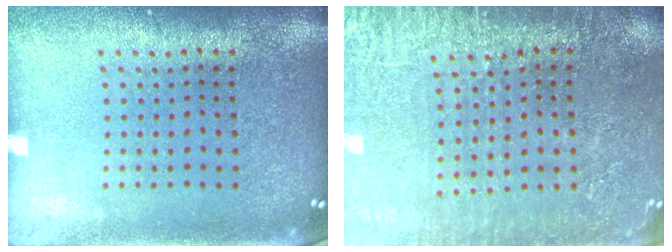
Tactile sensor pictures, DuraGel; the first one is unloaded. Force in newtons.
{"total": 3.0, "press": 2.8, "slide": 0.8}